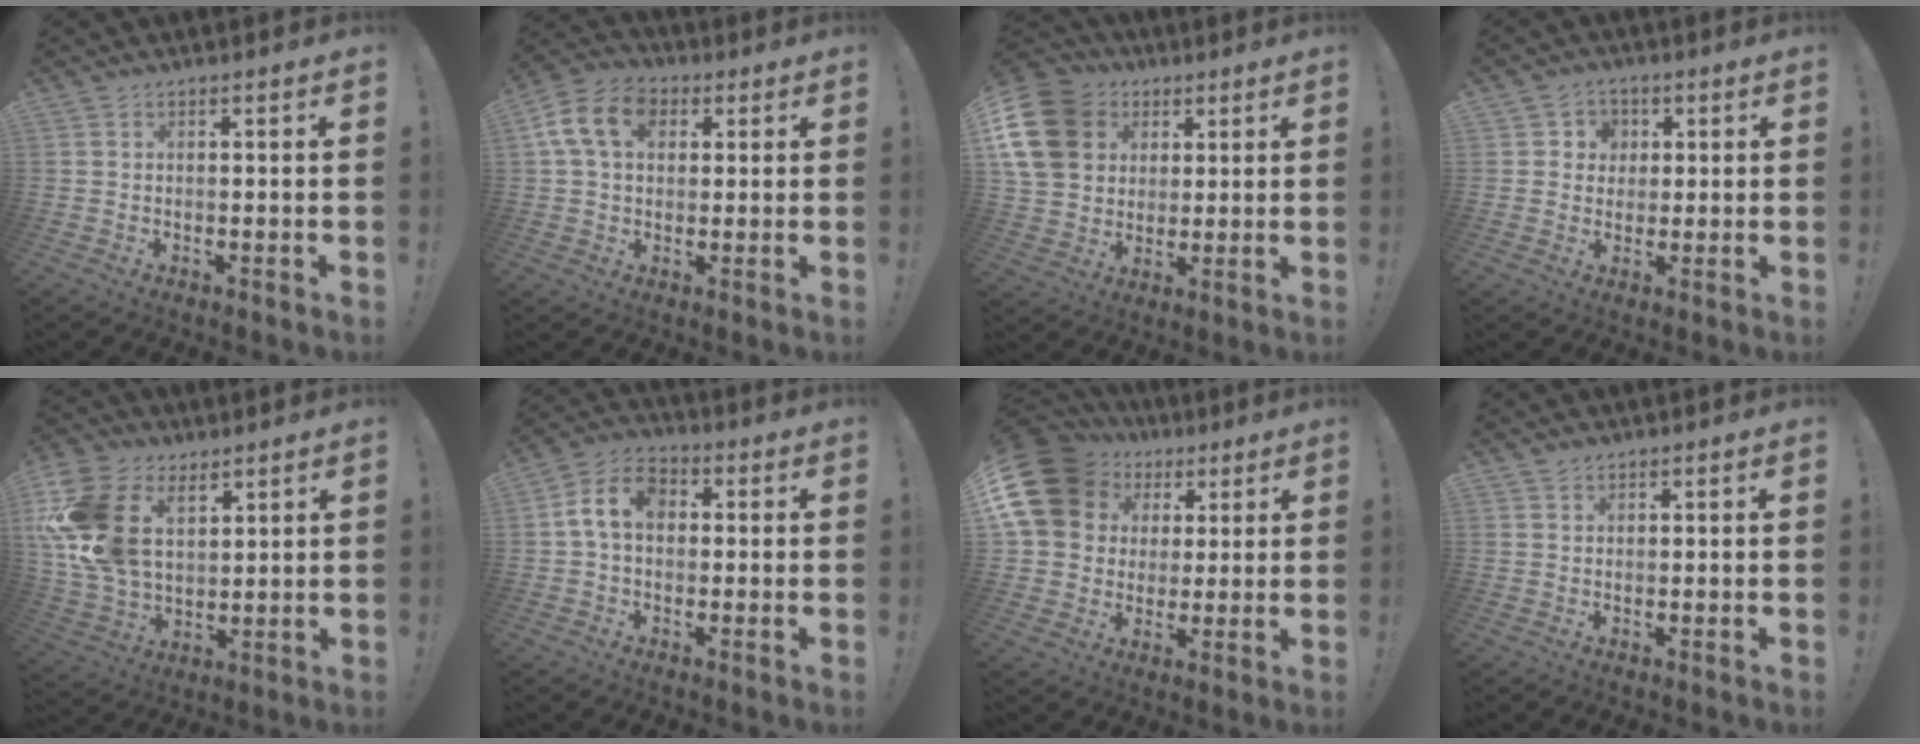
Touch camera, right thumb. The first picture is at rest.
{"total": 13.2, "force": [3.7, 9.4, 8.4], "torque": [-0.151, 0.010, 0.076]}
{"total": 17.4, "force": [5.2, 14.0, 8.9], "torque": [-0.143, -0.014, 0.103]}
{"total": 5.3, "force": [0.5, 5.2, 0.9], "torque": [-0.012, -0.001, 0.010]}
{"total": 20.4, "force": [7.4, 14.0, 12.9], "torque": [-0.279, -0.031, 0.141]}
{"total": 9.3, "force": [1.1, 6.5, 6.6], "torque": [-0.125, 0.013, 0.023]}
{"total": 17.2, "force": [6.9, 13.7, 7.6], "torque": [-0.137, -0.028, 0.146]}
{"total": 1.0, "force": [0.8, 0.5, 0.3], "torque": [-0.002, -0.002, 0.015]}